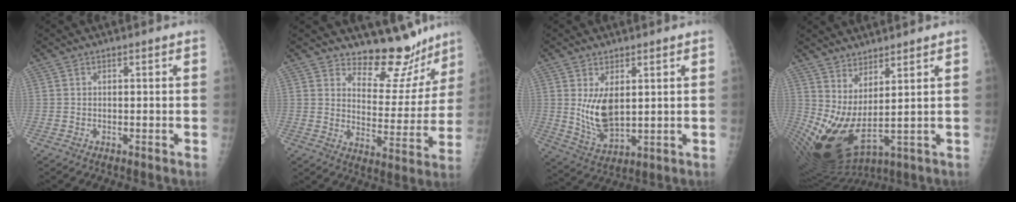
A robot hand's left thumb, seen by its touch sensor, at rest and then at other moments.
{"total": 12.2, "force": [11.0, 4.9, 2.0], "torque": [0.021, -0.105, 0.150]}
{"total": 8.2, "force": [1.8, 4.3, 6.7], "torque": [-0.117, -0.023, 0.050]}
{"total": 10.9, "force": [3.2, 3.3, 9.9], "torque": [-0.204, -0.036, 0.082]}